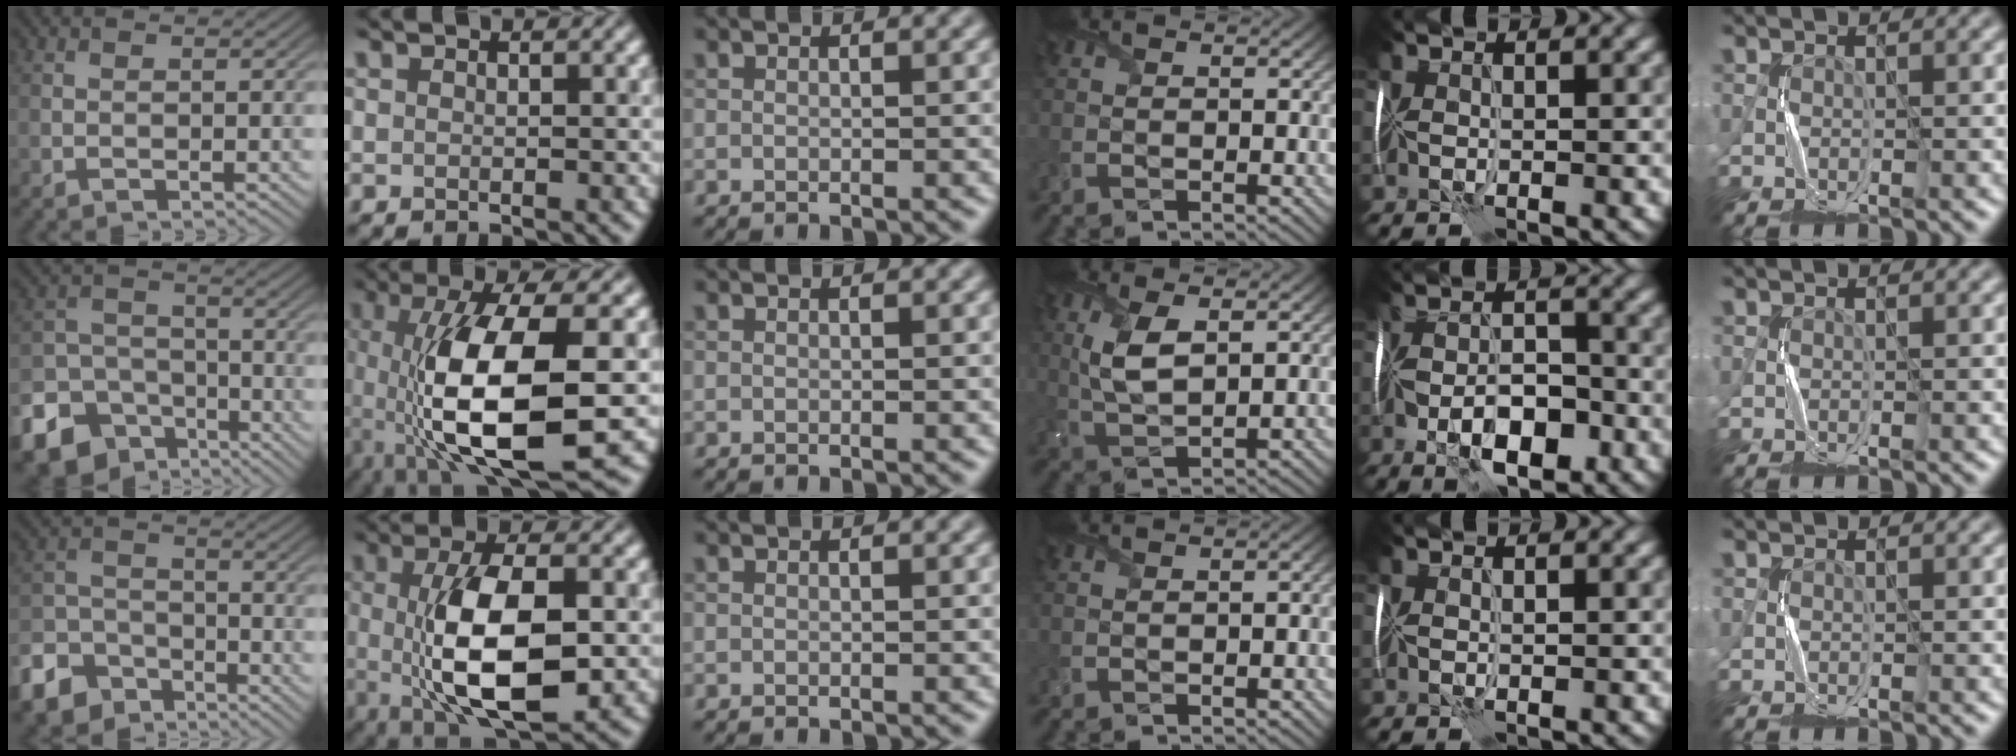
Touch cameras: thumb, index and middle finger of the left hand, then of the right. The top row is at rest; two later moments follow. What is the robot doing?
{"motion": "fold", "object": "plastic wrap"}